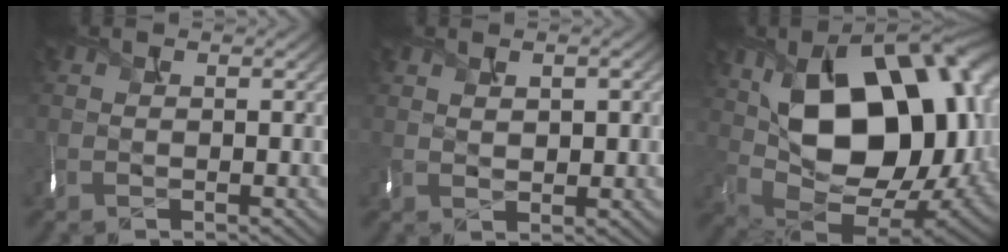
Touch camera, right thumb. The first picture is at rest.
{"total": 1.7, "force": [0.7, 1.0, 1.2], "torque": [-0.025, -0.003, 0.019]}
{"total": 19.3, "force": [3.4, 11.9, 14.9], "torque": [-0.250, -0.011, 0.070]}